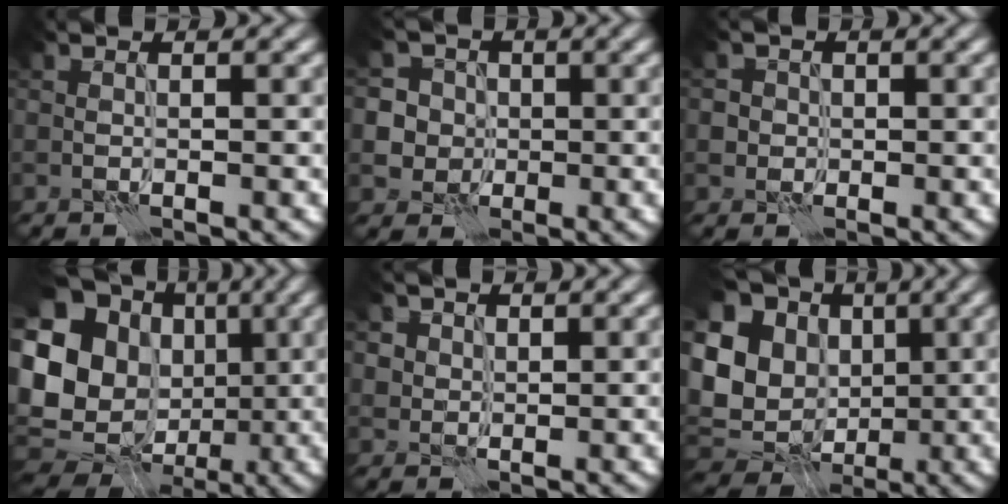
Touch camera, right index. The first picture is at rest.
{"total": 6.9, "force": [1.0, 6.5, 2.2], "torque": [-0.037, 0.033, -0.001]}
{"total": 2.3, "force": [0.3, 2.2, 0.7], "torque": [0.001, 0.009, -0.003]}
{"total": 17.1, "force": [0.2, 14.2, 9.5], "torque": [-0.209, 0.002, 0.006]}
{"total": 3.2, "force": [1.7, 2.5, 1.1], "torque": [-0.034, -0.004, 0.033]}
{"total": 13.7, "force": [1.1, 11.3, 7.5], "torque": [-0.173, 0.001, 0.020]}